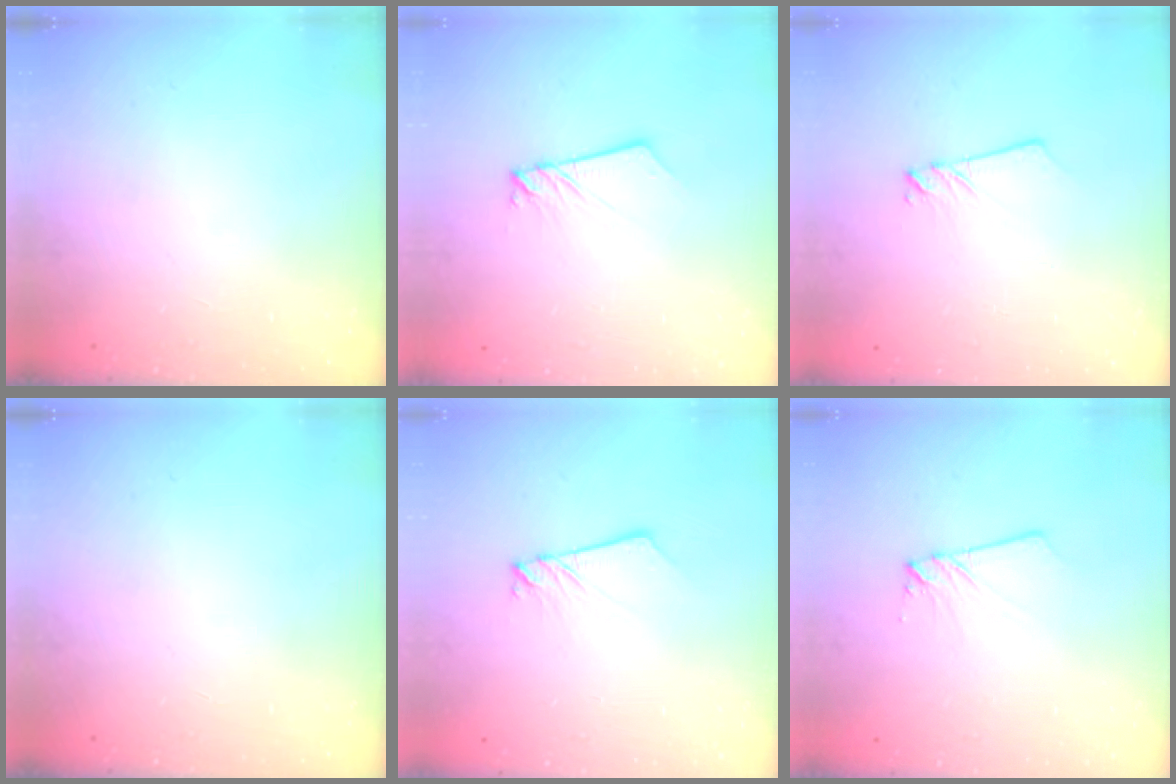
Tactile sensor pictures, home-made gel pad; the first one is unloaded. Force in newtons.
{"total": 1.9, "press": 1.9, "slide": 0.2}
{"total": 2.0, "press": 2.0, "slide": 0.1}
{"total": 0.0}
{"total": 2.4, "press": 2.4, "slide": 0.2}
{"total": 3.5, "press": 3.5, "slide": 0.4}